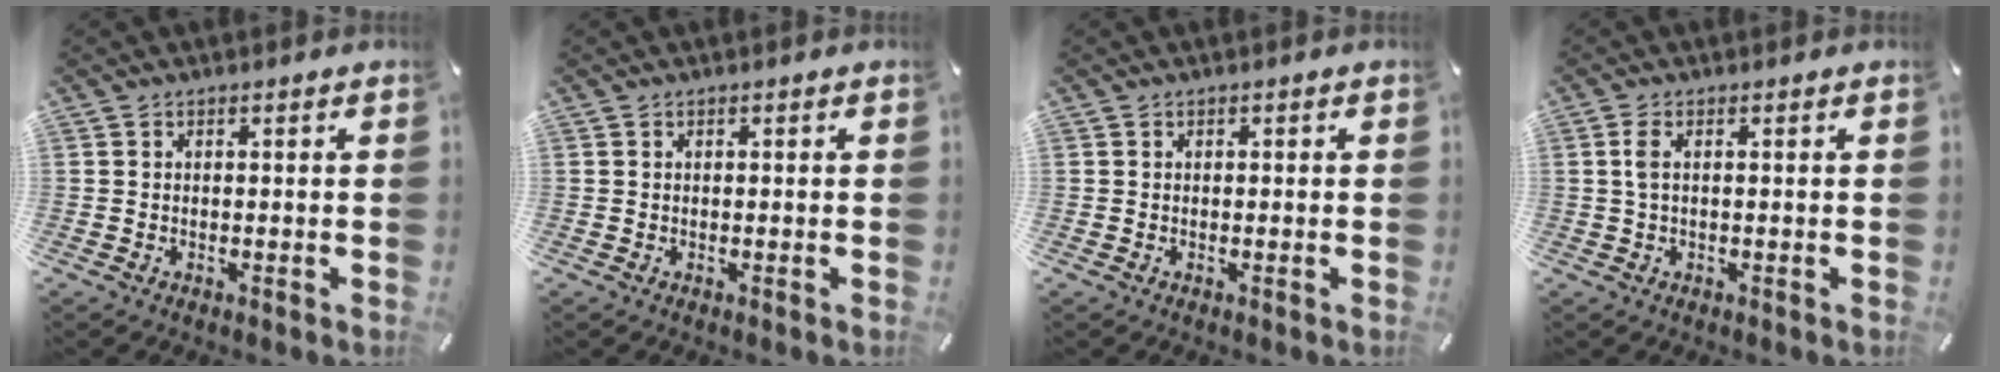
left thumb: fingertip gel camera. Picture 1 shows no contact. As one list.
[{"total": 0.0}, {"total": 0.0}, {"total": 2.3, "force": [0.2, 0.7, 2.2], "torque": [-0.052, -0.001, 0.000]}]